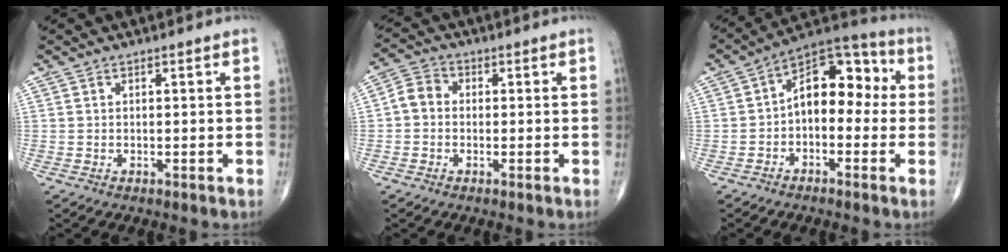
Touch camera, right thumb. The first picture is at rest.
{"total": 4.5, "force": [-0.3, 3.8, 2.4], "torque": [-0.033, 0.015, -0.016]}
{"total": 12.3, "force": [0.0, 7.7, 9.6], "torque": [-0.107, 0.044, -0.020]}